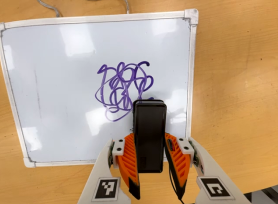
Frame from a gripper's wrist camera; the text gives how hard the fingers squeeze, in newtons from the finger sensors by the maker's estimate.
{"total": 4.0, "left": 2.6, "right": 5.5}